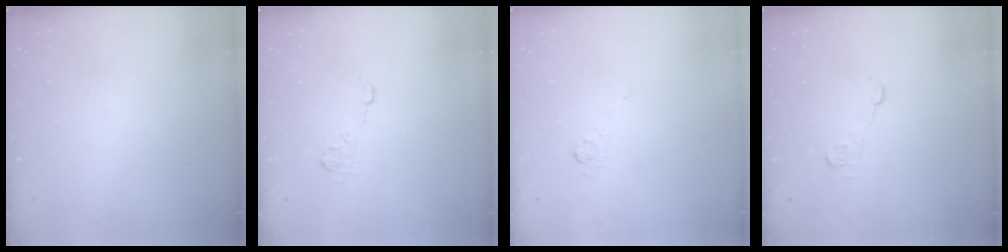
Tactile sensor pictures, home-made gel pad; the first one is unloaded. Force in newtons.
{"total": 7.7, "press": 7.6, "slide": 1.2}
{"total": 3.4, "press": 3.1, "slide": 1.5}
{"total": 7.0, "press": 7.0, "slide": 0.4}